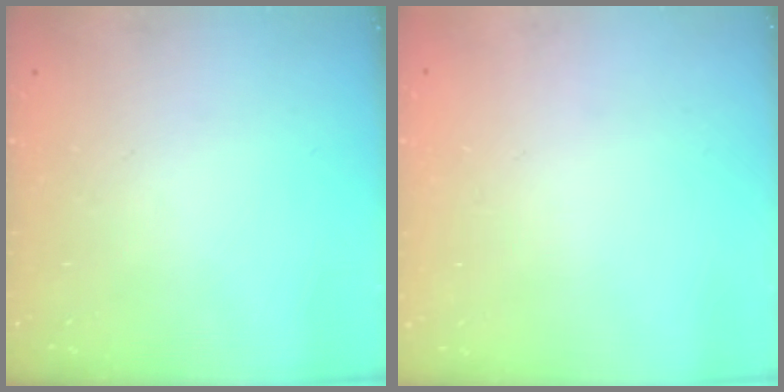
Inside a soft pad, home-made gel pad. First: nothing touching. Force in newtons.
{"total": 1.8, "press": 1.8, "slide": 0.1}